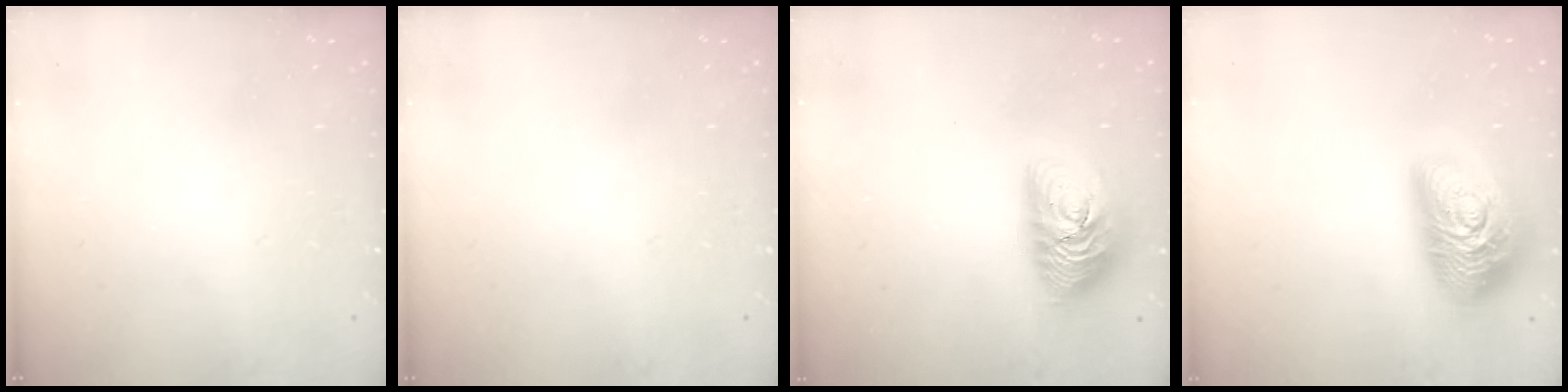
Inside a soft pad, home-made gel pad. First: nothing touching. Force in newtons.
{"total": 0.0}
{"total": 14.0, "press": 14.0, "slide": 0.9}
{"total": 21.0, "press": 21.0, "slide": 0.9}